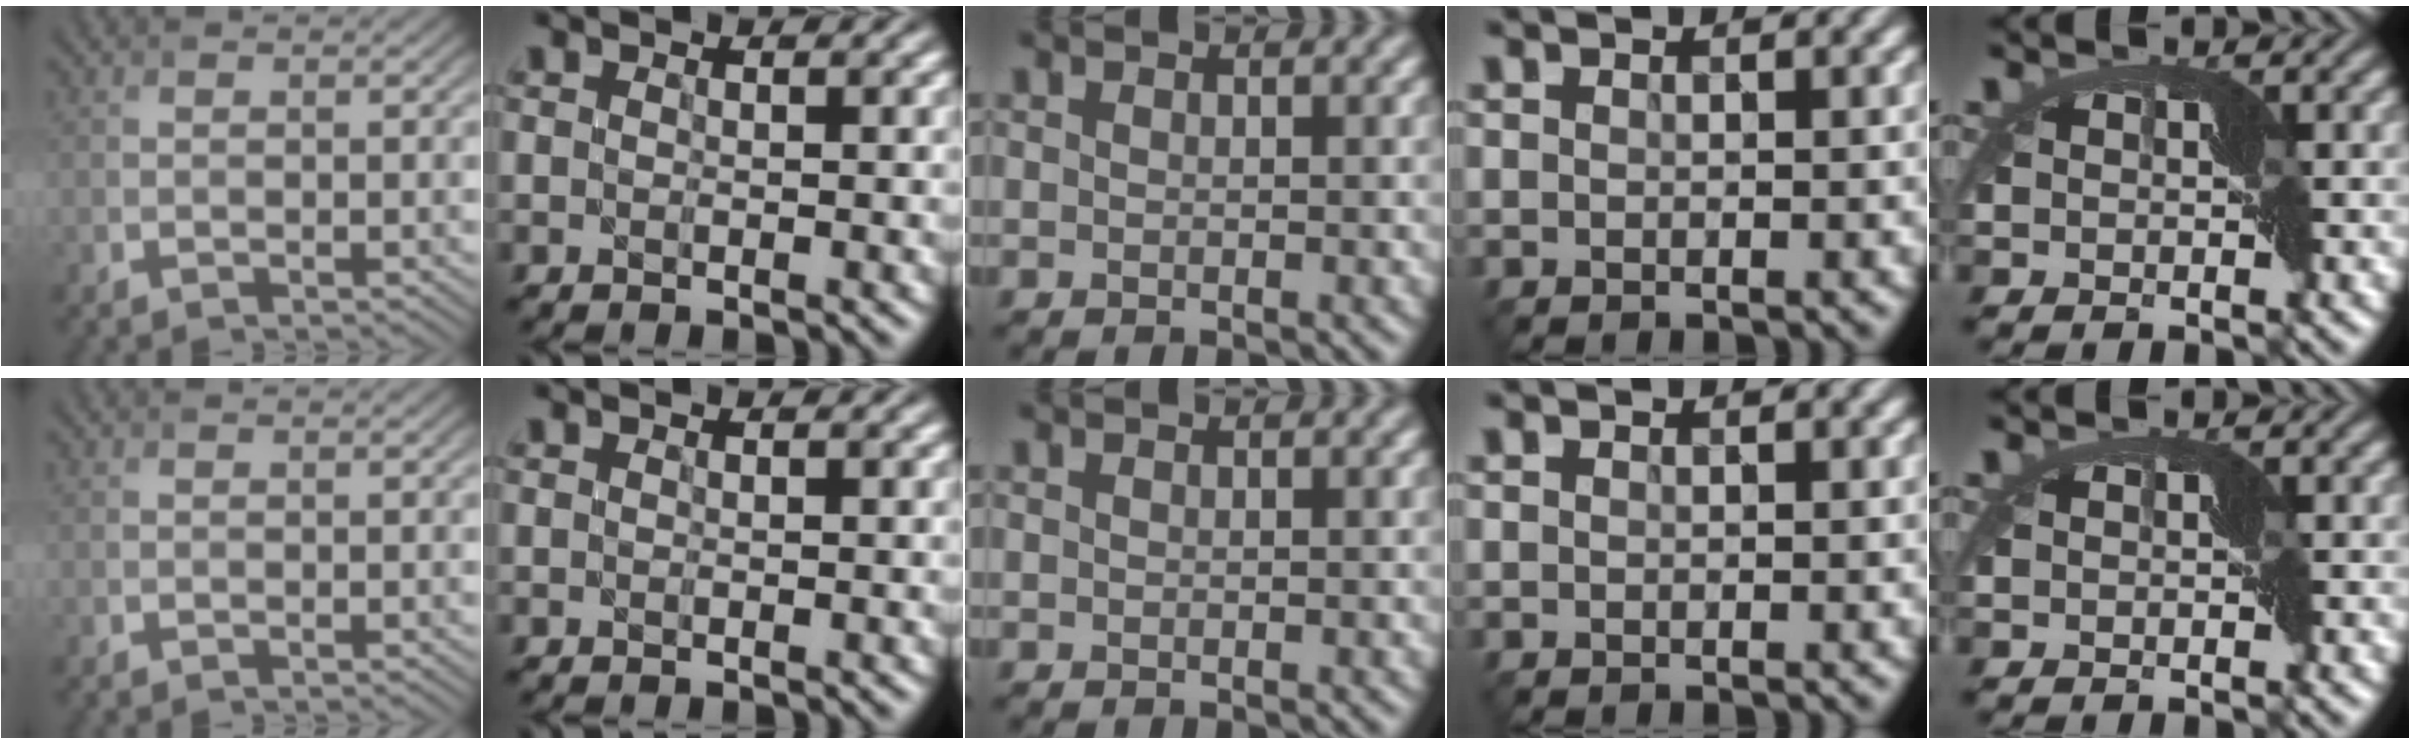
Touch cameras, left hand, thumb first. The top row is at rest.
{}